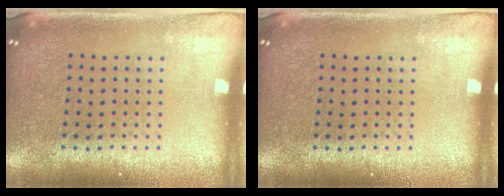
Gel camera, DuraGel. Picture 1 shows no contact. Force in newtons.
{"total": 0.0}